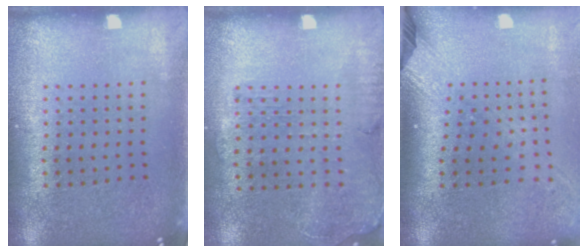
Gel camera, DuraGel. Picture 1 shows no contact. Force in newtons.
{"total": 1.3, "press": 1.2, "slide": 0.5}
{"total": 2.4, "press": 1.8, "slide": 1.7}